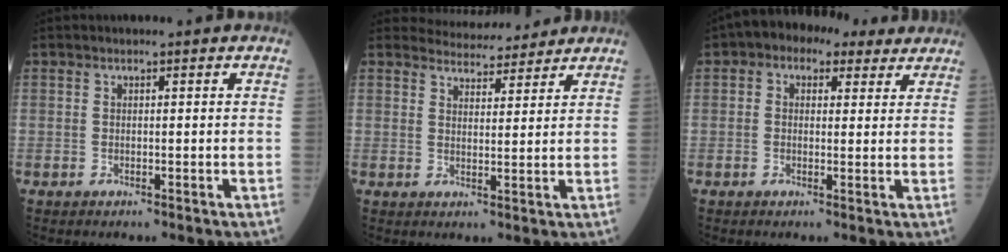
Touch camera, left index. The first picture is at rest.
{"total": 6.9, "force": [6.7, 1.5, 0.3], "torque": [0.000, 0.010, 0.090]}
{"total": 6.8, "force": [4.1, 4.2, 3.4], "torque": [-0.045, 0.039, 0.057]}